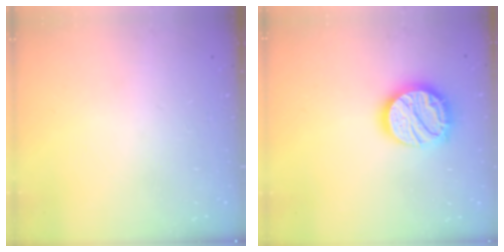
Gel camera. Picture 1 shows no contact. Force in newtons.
{"total": 18.0, "press": 17.9, "slide": 1.3}